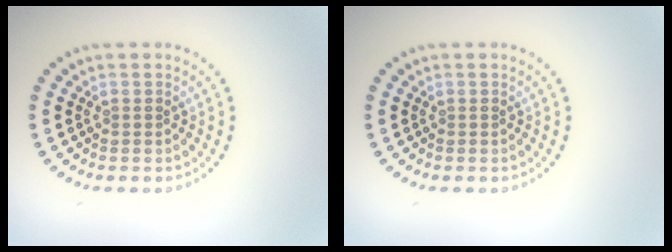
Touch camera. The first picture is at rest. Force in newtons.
{"total": 0.0}